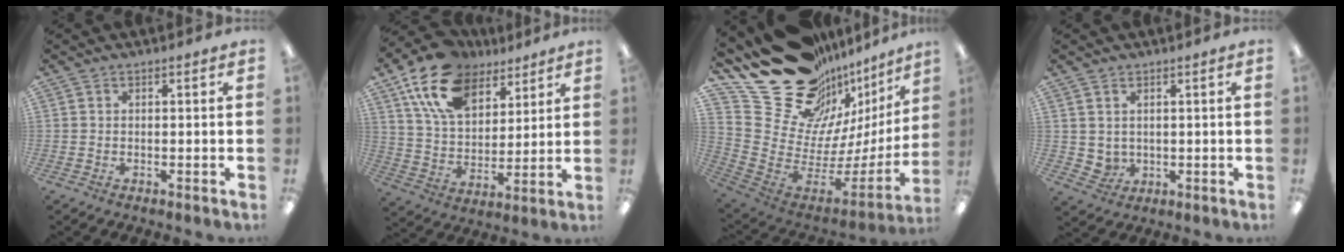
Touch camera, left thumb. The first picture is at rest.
{"total": 17.0, "force": [11.2, 9.7, 8.2], "torque": [-0.165, -0.043, 0.209]}
{"total": 24.9, "force": [17.9, 14.1, 10.1], "torque": [-0.129, -0.155, 0.366]}
{"total": 3.4, "force": [2.0, 2.8, 0.1], "torque": [-0.011, -0.007, 0.038]}